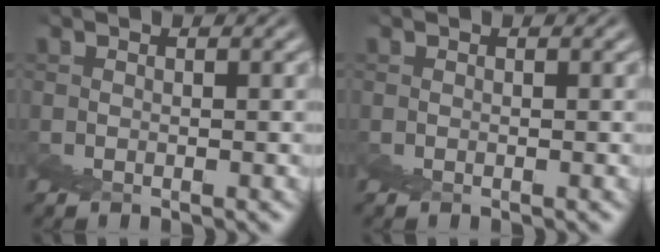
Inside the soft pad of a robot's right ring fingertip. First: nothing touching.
{"total": 0.0}